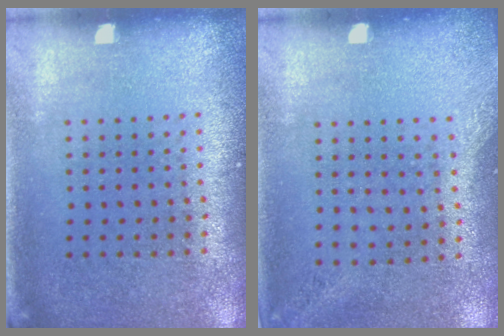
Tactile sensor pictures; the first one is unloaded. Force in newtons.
{"total": 1.4, "press": 1.0, "slide": 1.0}